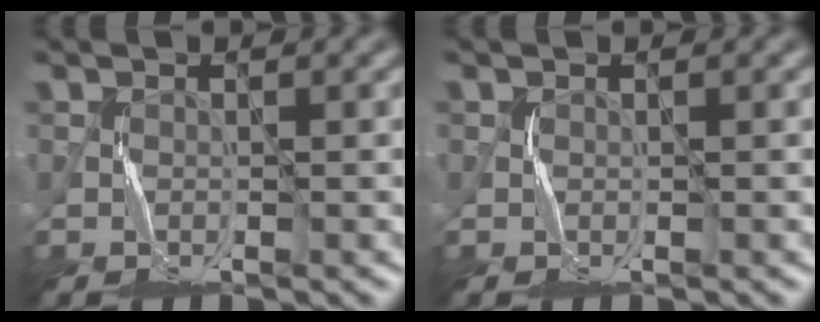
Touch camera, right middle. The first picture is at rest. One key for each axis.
{"total": 0.0}